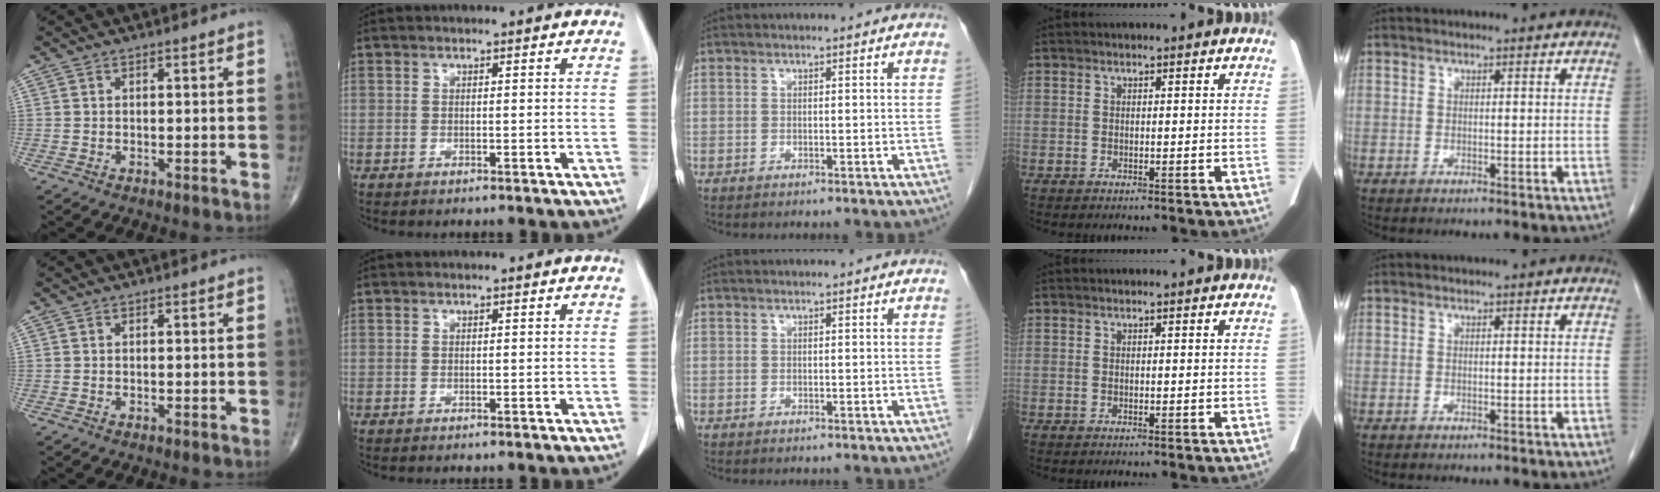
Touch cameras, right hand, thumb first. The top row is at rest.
{}